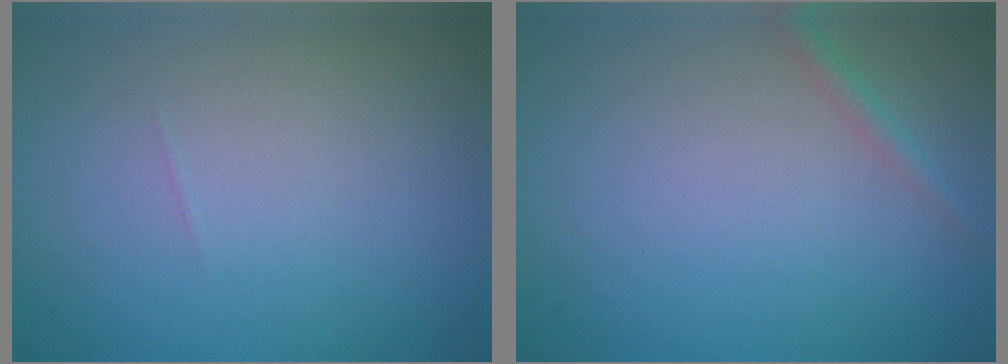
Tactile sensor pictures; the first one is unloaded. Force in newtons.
{"total": 1.2, "press": 1.2, "slide": 0.0}